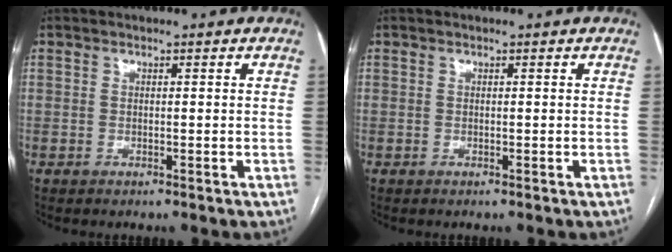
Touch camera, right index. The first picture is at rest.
{"total": 0.0}